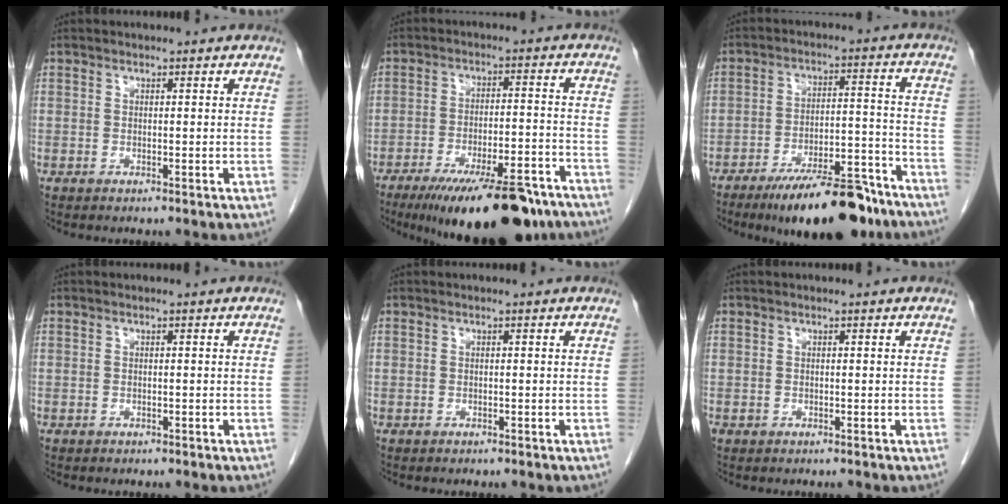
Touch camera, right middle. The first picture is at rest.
{"total": 19.1, "force": [-14.4, 4.2, 11.8], "torque": [-0.138, -0.006, -0.214]}
{"total": 16.0, "force": [-12.4, 3.8, 9.4], "torque": [-0.114, 0.017, -0.193]}
{"total": 0.7, "force": [-0.6, 0.4, 0.2], "torque": [-0.016, 0.000, -0.005]}
{"total": 0.0}
{"total": 0.6, "force": [-0.3, 0.5, 0.1], "torque": [-0.007, 0.002, -0.005]}